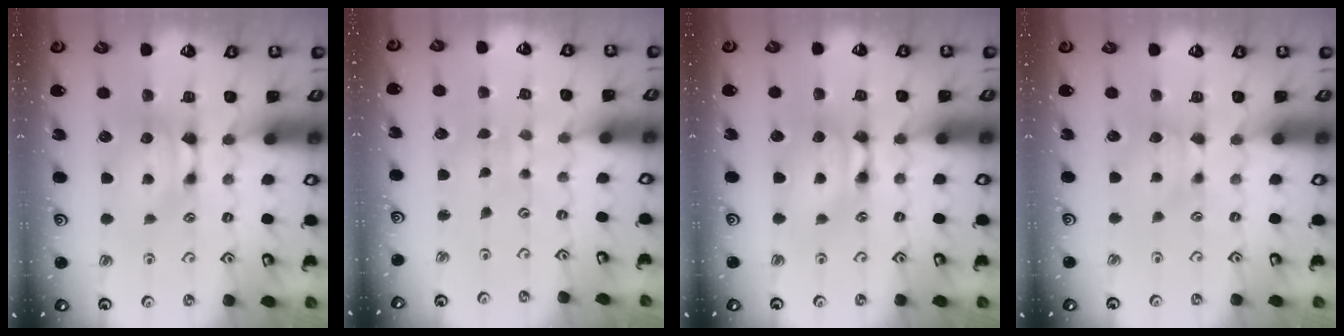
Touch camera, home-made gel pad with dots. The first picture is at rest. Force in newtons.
{"total": 5.6, "press": 5.6, "slide": 0.2}
{"total": 2.0, "press": 2.0, "slide": 0.1}
{"total": 1.7, "press": 1.6, "slide": 0.4}